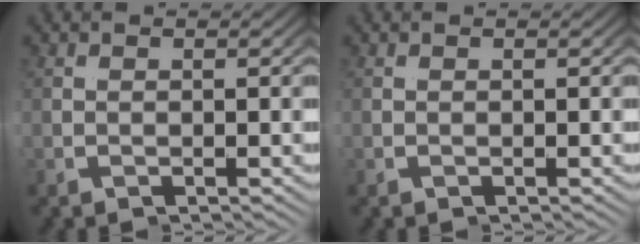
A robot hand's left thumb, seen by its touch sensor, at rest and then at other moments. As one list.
[{"total": 0.0}]